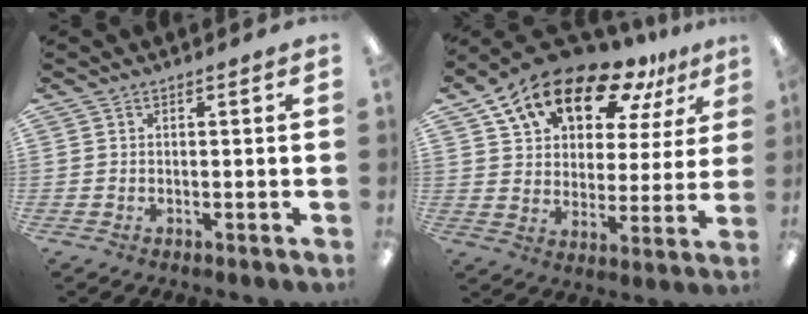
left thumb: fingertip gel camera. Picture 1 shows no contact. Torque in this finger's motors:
{"motor_torque": [1.02, 2.26, 1.39, -1.38, 0.33]}